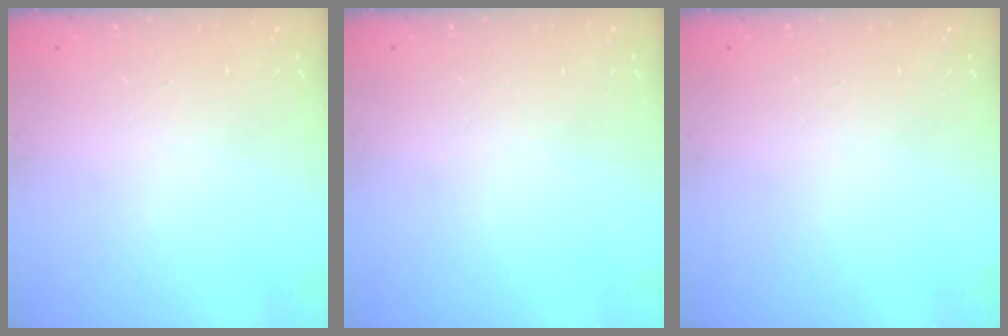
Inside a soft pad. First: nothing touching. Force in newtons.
{"total": 0.0}
{"total": 0.0}